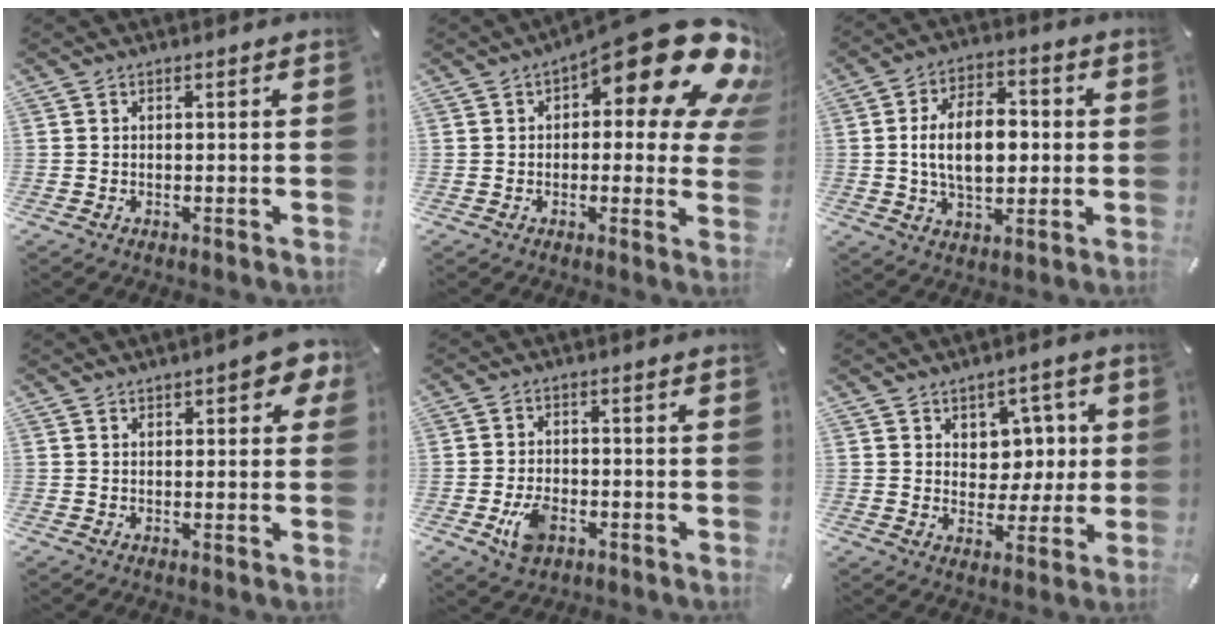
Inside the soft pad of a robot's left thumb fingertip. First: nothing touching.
{"total": 22.0, "force": [11.5, 7.9, 17.0], "torque": [-0.215, -0.086, 0.189]}
{"total": 13.3, "force": [0.0, 8.3, 10.3], "torque": [-0.196, 0.006, -0.006]}
{"total": 4.7, "force": [2.4, 2.1, 3.5], "torque": [-0.047, -0.002, 0.037]}
{"total": 6.3, "force": [-2.4, 4.1, 4.1], "torque": [-0.084, 0.004, -0.046]}
{"total": 7.0, "force": [2.6, 6.2, 1.7], "torque": [-0.019, -0.017, 0.048]}